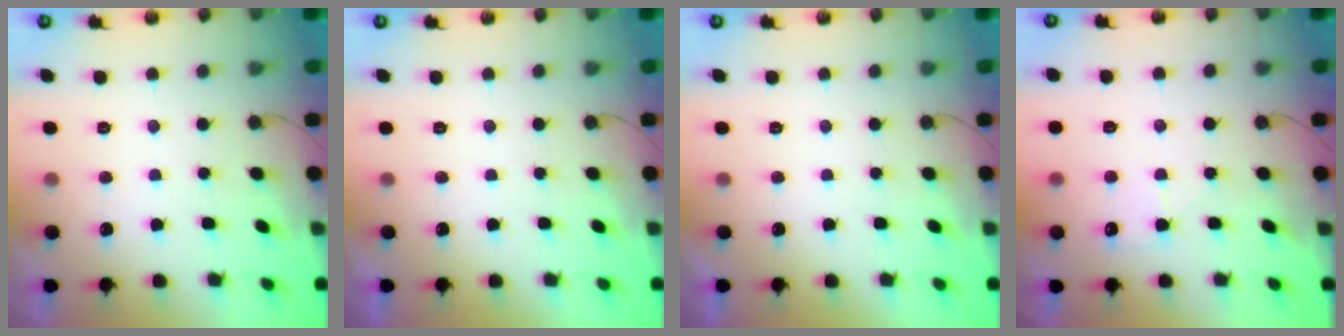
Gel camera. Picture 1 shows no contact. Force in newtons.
{"total": 0.0}
{"total": 0.0}
{"total": 3.7, "press": 3.7, "slide": 0.4}